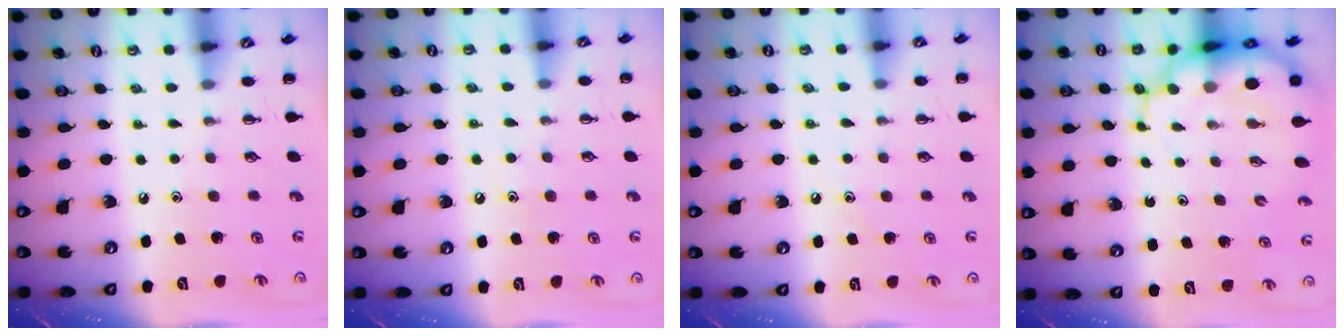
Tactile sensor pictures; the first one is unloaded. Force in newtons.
{"total": 5.4, "press": 5.1, "slide": 1.5}
{"total": 7.0, "press": 6.6, "slide": 2.2}
{"total": 9.1, "press": 8.8, "slide": 2.3}